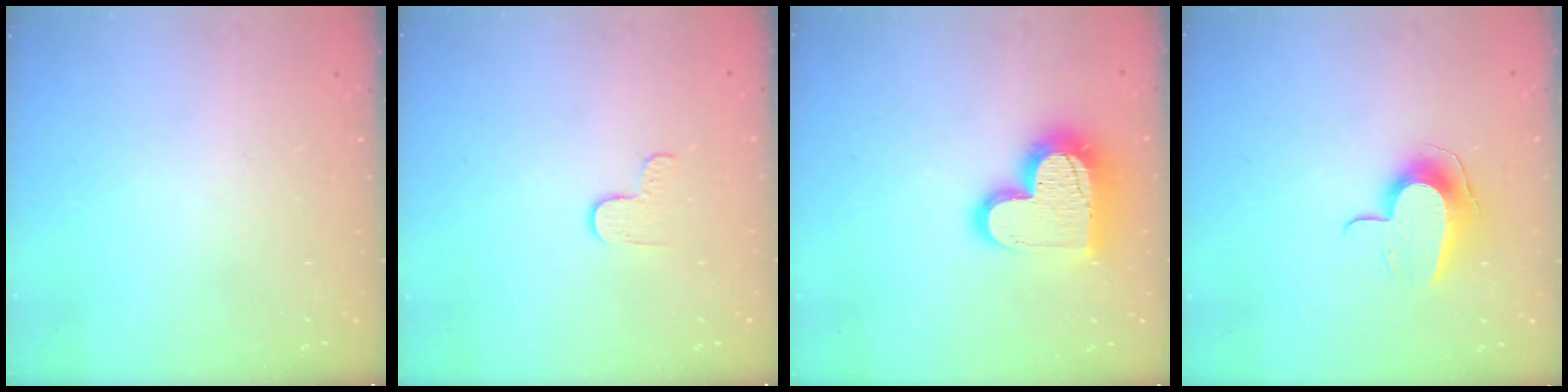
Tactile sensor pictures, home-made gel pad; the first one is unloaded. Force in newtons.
{"total": 2.7, "press": 2.6, "slide": 0.4}
{"total": 17.7, "press": 17.7, "slide": 1.5}
{"total": 10.0, "press": 10.0, "slide": 1.2}